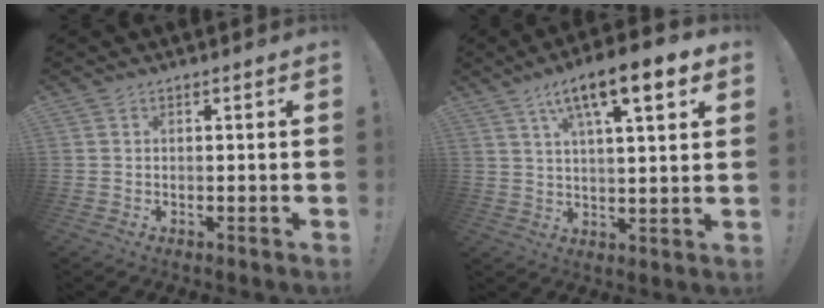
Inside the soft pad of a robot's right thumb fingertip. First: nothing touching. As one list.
[{"total": 13.2, "force": [6.9, 3.0, 10.8], "torque": [-0.164, -0.030, 0.107]}]